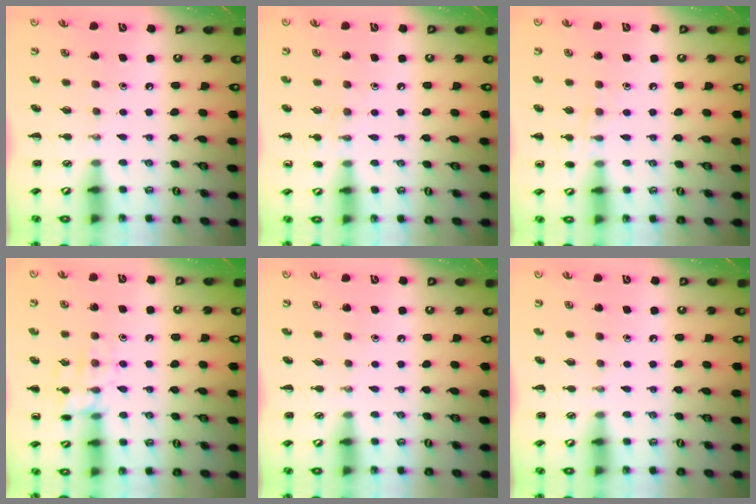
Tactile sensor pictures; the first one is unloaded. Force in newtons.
{"total": 6.1, "press": 5.8, "slide": 1.8}
{"total": 7.7, "press": 7.4, "slide": 2.0}
{"total": 10.9, "press": 10.8, "slide": 1.1}
{"total": 0.0}
{"total": 0.0}